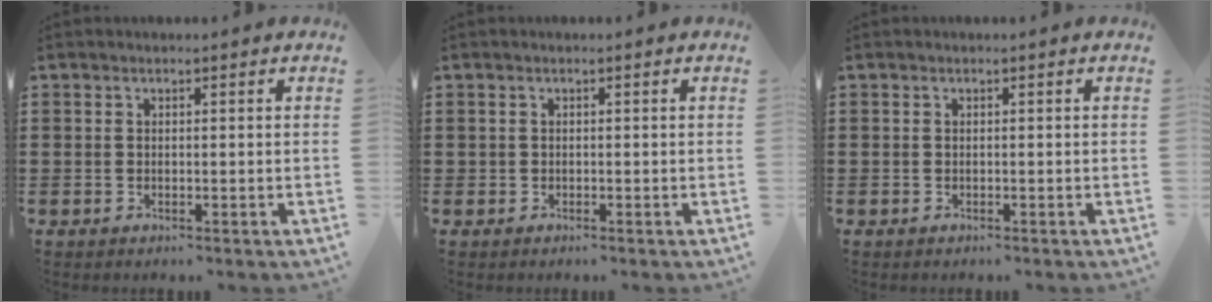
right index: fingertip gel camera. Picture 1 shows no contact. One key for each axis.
{"total": 0.5, "fx": -0.3, "fy": 0.4, "fz": 0.0, "tx": 0.000, "ty": 0.003, "tz": -0.008}
{"total": 0.0}